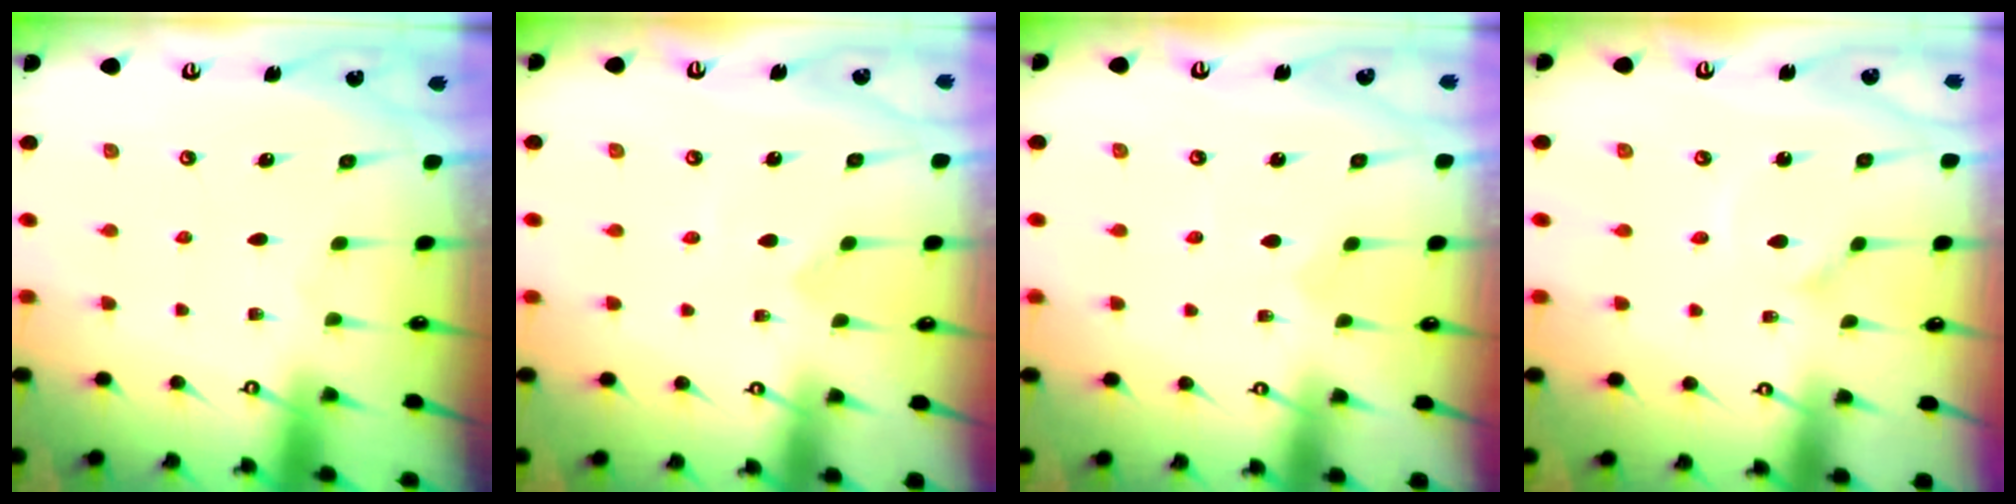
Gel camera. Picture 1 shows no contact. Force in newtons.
{"total": 1.9, "press": 1.9, "slide": 0.1}
{"total": 2.0, "press": 2.0, "slide": 0.2}
{"total": 1.5, "press": 1.5, "slide": 0.1}